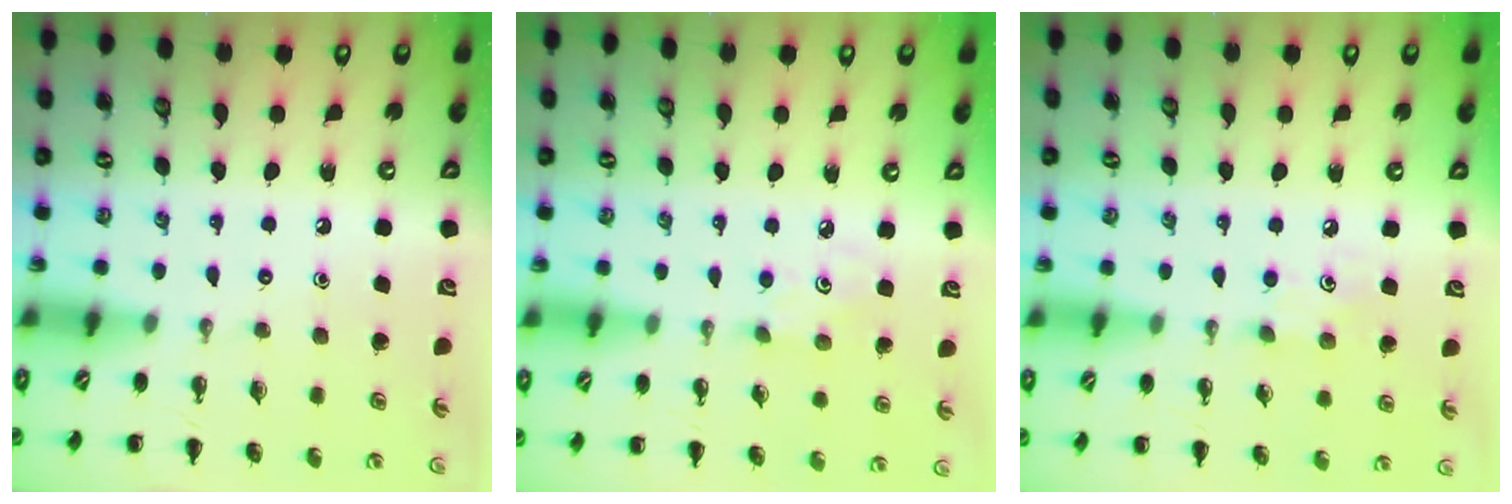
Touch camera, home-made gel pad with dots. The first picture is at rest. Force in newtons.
{"total": 2.7, "press": 2.6, "slide": 0.6}
{"total": 5.5, "press": 5.2, "slide": 1.7}